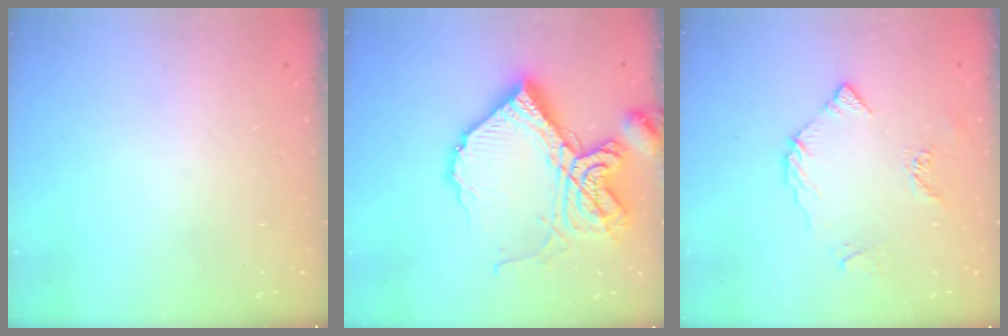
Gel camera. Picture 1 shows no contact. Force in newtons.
{"total": 24.1, "press": 23.9, "slide": 2.8}
{"total": 6.9, "press": 6.8, "slide": 0.7}